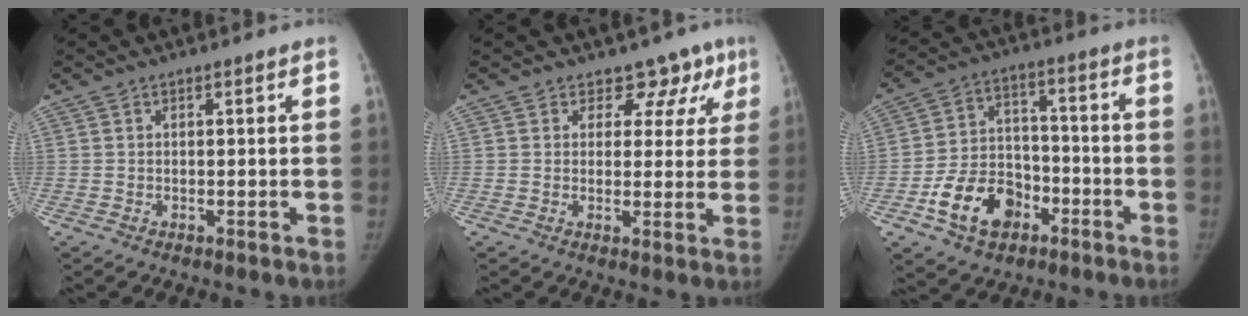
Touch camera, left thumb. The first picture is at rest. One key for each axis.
{"total": 6.8, "fx": 4.5, "fy": 5.0, "fz": 1.0, "tx": 0.037, "ty": -0.018, "tz": 0.036}
{"total": 13.1, "fx": -6.4, "fy": 9.2, "fz": 6.8, "tx": -0.087, "ty": 0.047, "tz": -0.109}